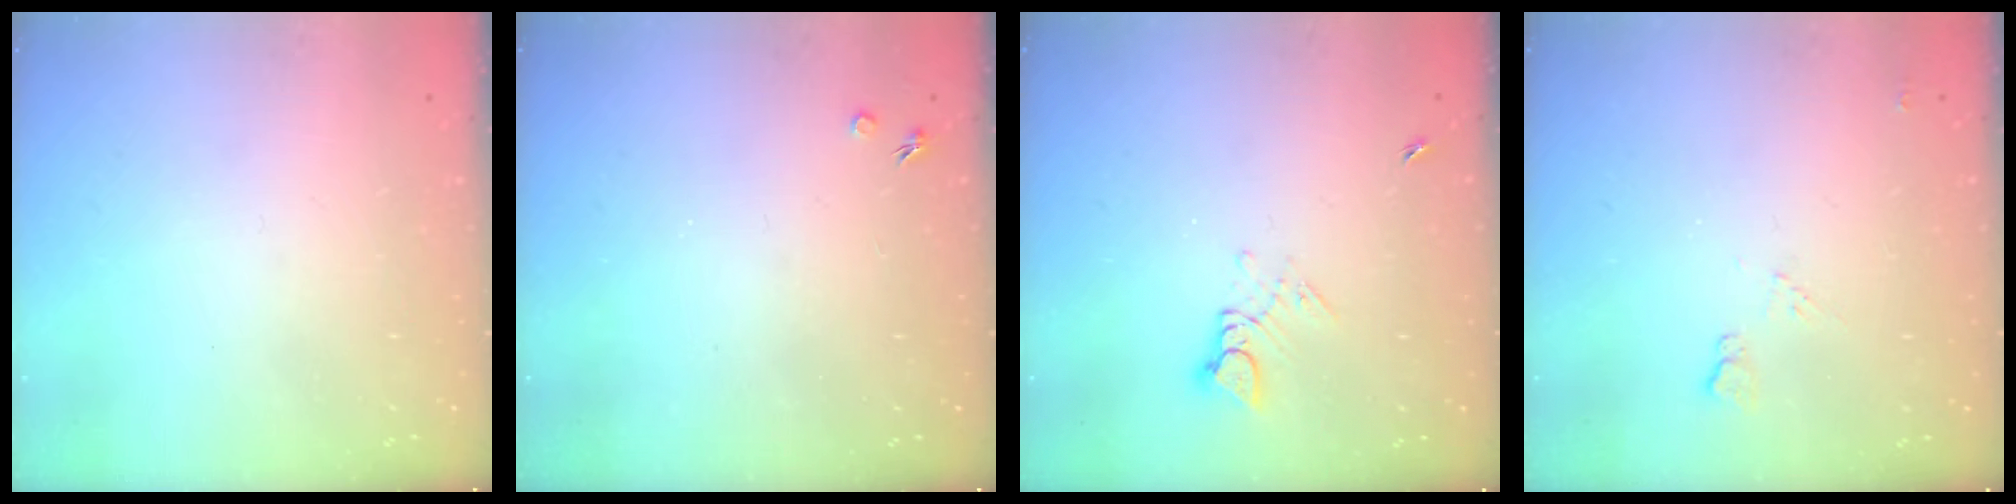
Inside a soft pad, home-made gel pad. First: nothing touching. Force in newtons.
{"total": 1.7, "press": 1.7, "slide": 0.3}
{"total": 3.7, "press": 3.6, "slide": 0.6}
{"total": 5.9, "press": 5.8, "slide": 0.9}